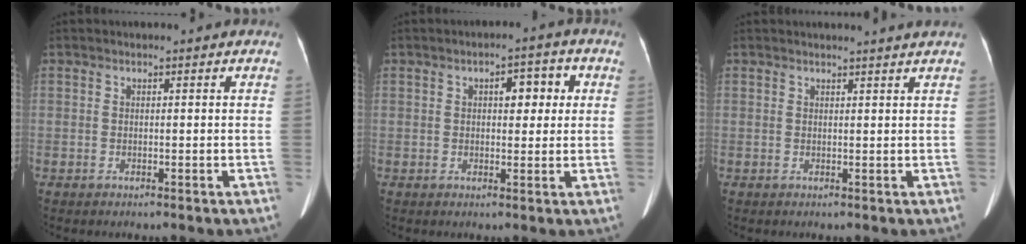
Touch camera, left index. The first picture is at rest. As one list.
[{"total": 4.7, "force": [1.3, 2.2, 3.9], "torque": [-0.052, 0.022, 0.017]}, {"total": 3.3, "force": [3.0, -0.8, 1.0], "torque": [-0.015, 0.000, 0.032]}]